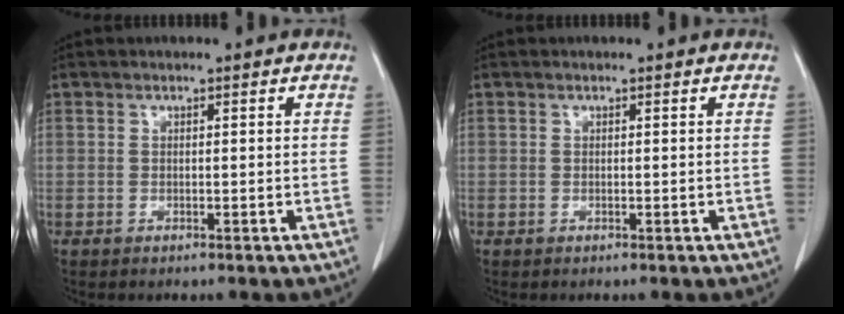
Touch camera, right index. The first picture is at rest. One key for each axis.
{"total": 0.0}